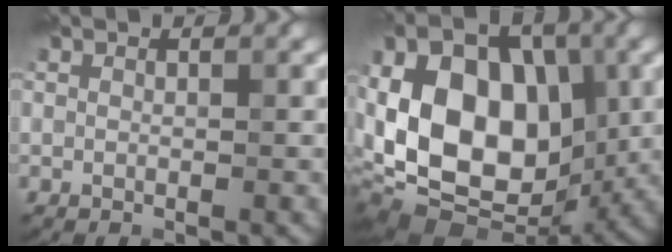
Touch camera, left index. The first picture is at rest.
{"total": 14.7, "force": [-0.9, 9.7, 11.1], "torque": [-0.195, 0.016, -0.029]}